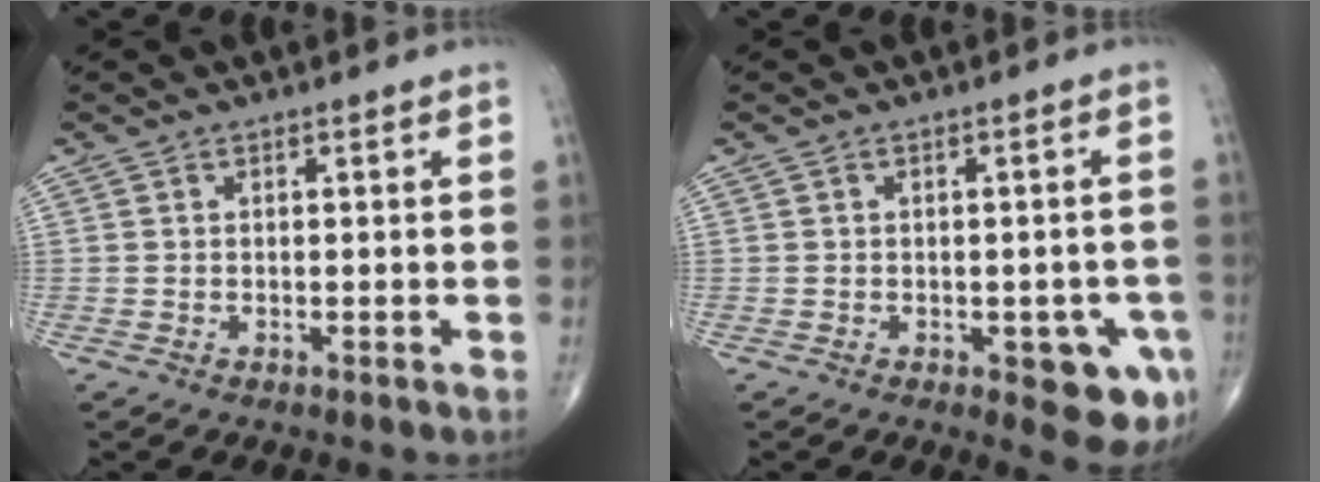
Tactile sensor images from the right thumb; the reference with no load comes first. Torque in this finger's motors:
{"motor_torque": [1.15, 0.92, 0.04, -0.14, 0.13]}